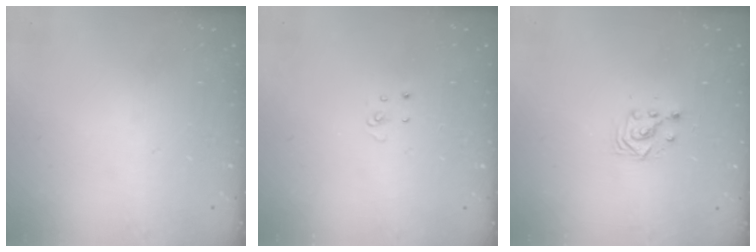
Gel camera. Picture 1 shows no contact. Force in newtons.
{"total": 3.1, "press": 3.1, "slide": 0.2}
{"total": 3.0, "press": 3.0, "slide": 0.2}